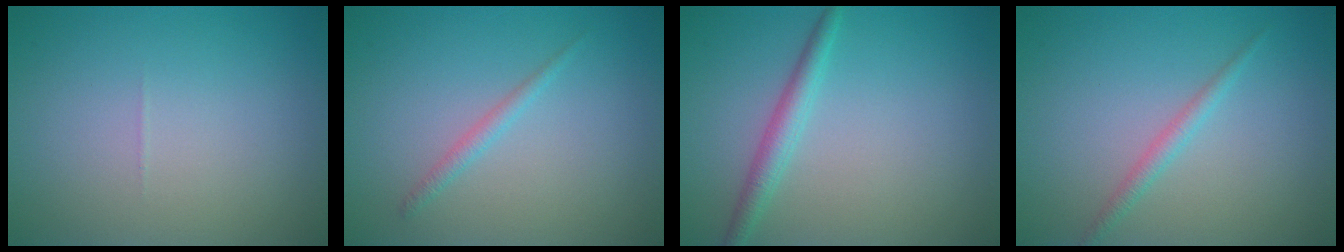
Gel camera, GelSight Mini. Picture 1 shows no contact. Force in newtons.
{"total": 1.1, "press": 1.1, "slide": 0.1}
{"total": 2.2, "press": 2.2, "slide": 0.0}
{"total": 1.4, "press": 1.4, "slide": 0.0}